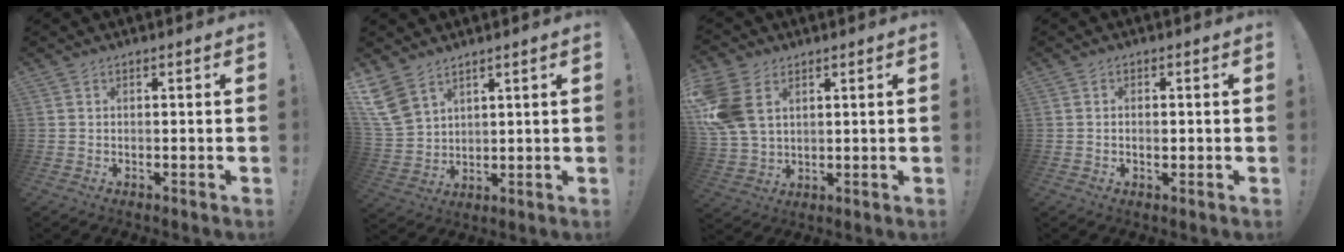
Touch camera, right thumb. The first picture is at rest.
{"total": 9.8, "force": [6.4, 5.9, 4.5], "torque": [-0.090, -0.033, 0.131]}
{"total": 12.7, "force": [4.4, 9.1, 7.7], "torque": [-0.157, -0.007, 0.091]}
{"total": 1.6, "force": [-0.3, 1.0, 1.2], "torque": [-0.020, 0.004, -0.007]}